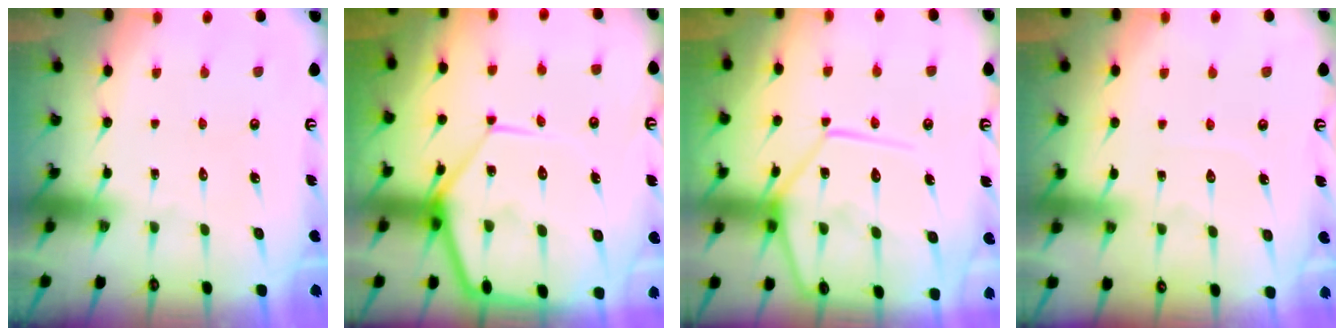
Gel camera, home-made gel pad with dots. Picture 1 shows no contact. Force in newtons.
{"total": 15.3, "press": 15.3, "slide": 1.3}
{"total": 15.3, "press": 15.1, "slide": 2.0}
{"total": 4.9, "press": 4.8, "slide": 0.5}